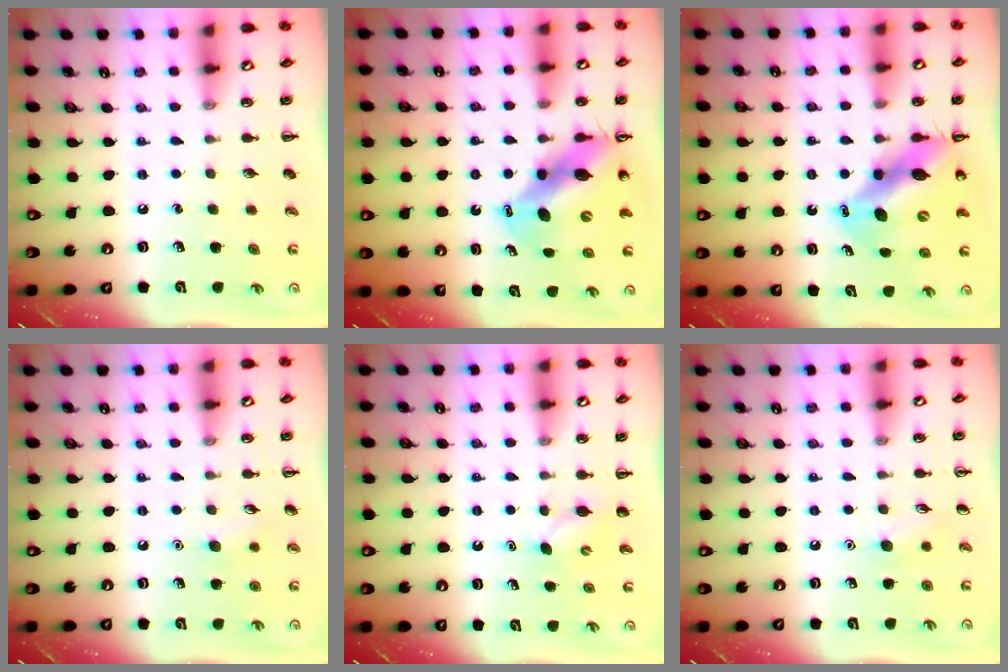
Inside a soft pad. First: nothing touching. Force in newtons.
{"total": 12.5, "press": 11.9, "slide": 3.8}
{"total": 12.9, "press": 12.4, "slide": 3.6}
{"total": 5.2, "press": 5.0, "slide": 1.3}
{"total": 3.4, "press": 3.2, "slide": 1.0}
{"total": 6.1, "press": 5.9, "slide": 1.5}